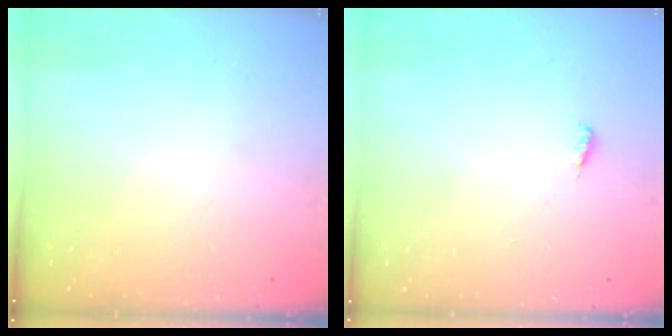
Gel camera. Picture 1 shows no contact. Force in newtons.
{"total": 3.7, "press": 3.3, "slide": 1.7}